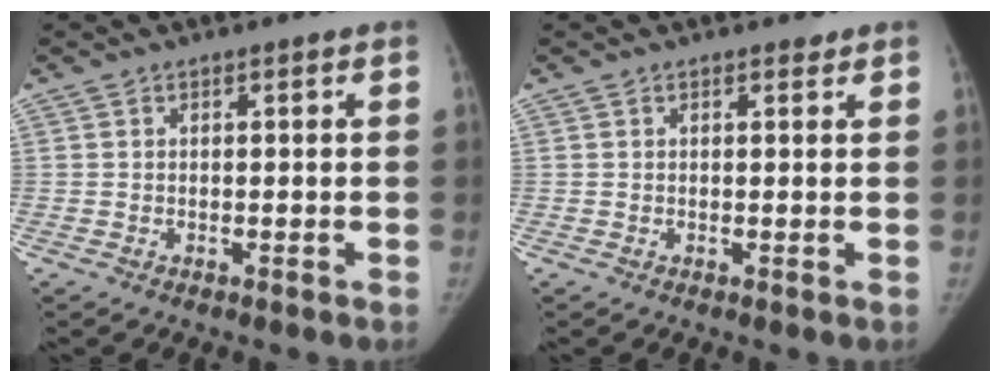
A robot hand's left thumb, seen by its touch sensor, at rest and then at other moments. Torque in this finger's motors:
{"motor_torque": [2.13, 1.66, 0.02, 0.09, 0.10]}